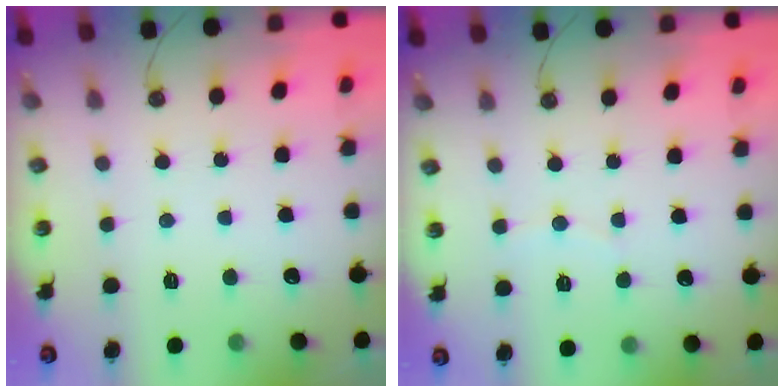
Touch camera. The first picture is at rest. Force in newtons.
{"total": 3.2, "press": 3.1, "slide": 0.3}